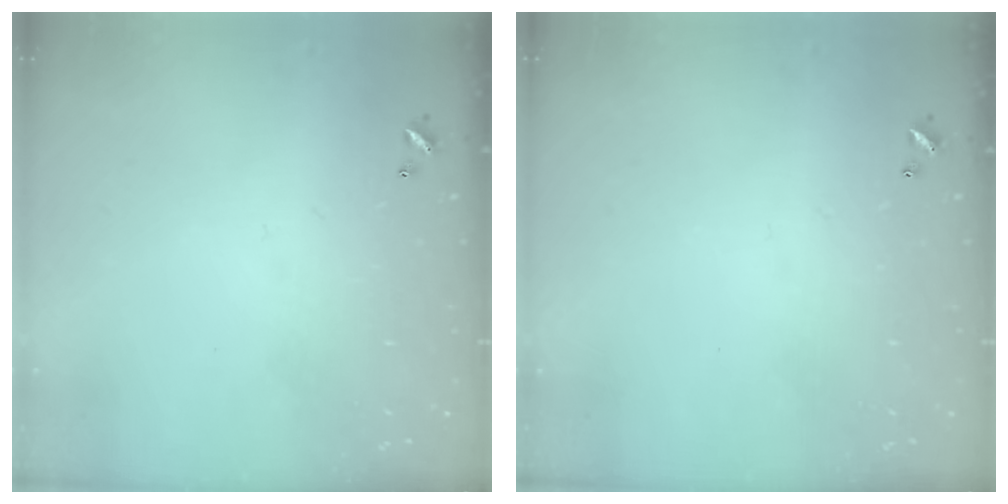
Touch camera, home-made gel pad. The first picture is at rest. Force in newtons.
{"total": 0.0}